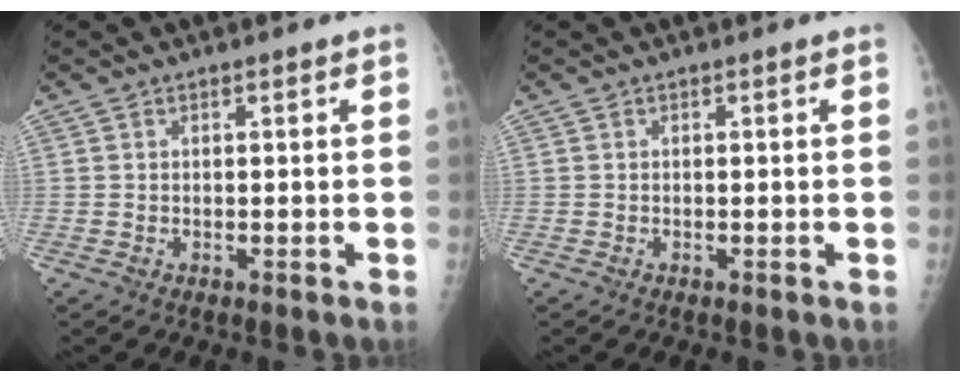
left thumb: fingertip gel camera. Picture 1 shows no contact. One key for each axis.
{"total": 0.0}